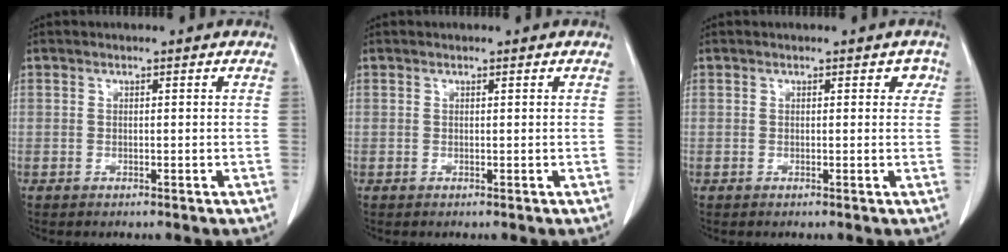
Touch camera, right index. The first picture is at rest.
{"total": 0.0}
{"total": 1.7, "force": [0.7, 1.2, 1.0], "torque": [-0.001, 0.007, 0.003]}